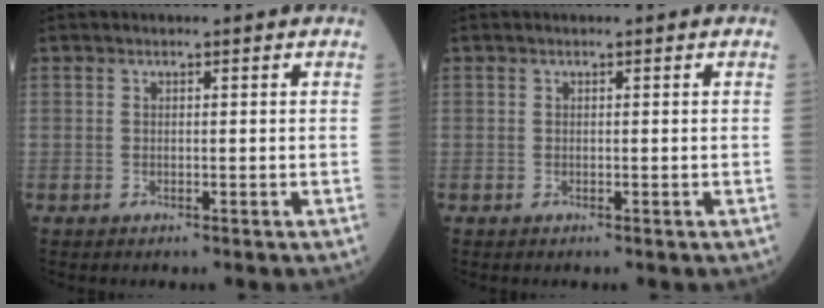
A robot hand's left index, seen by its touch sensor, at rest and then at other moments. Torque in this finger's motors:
{"motor_torque": [0.09, 0.09, 0.00, 0.00]}